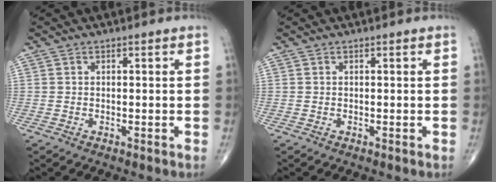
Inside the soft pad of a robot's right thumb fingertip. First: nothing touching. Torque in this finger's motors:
{"motor_torque": [0.00, 0.00, 0.01, -0.01, 0.00]}